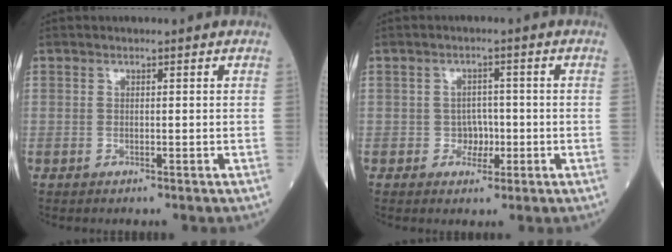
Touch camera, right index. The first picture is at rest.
{"total": 2.8, "force": [-0.7, 2.4, 1.2], "torque": [-0.006, 0.009, -0.009]}